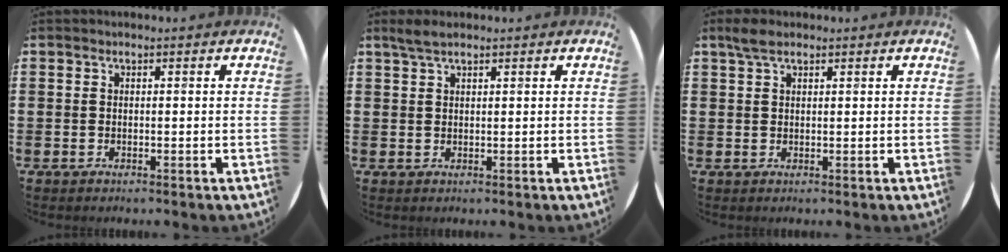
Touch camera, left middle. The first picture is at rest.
{"total": 2.0, "force": [1.6, 0.3, 1.1], "torque": [-0.023, 0.005, 0.029]}
{"total": 2.2, "force": [1.6, 0.9, 1.2], "torque": [-0.026, 0.007, 0.028]}